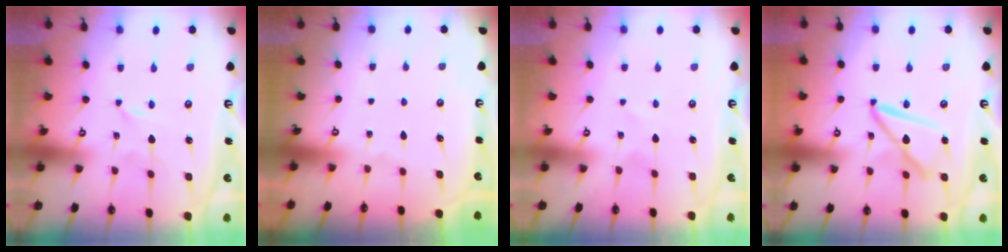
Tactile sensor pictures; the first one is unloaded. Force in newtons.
{"total": 0.0}
{"total": 1.4, "press": 1.4, "slide": 0.3}
{"total": 11.2, "press": 11.2, "slide": 0.9}